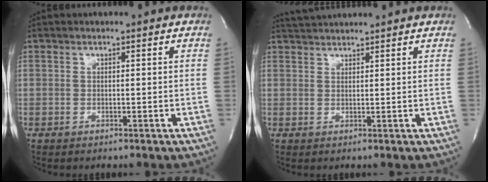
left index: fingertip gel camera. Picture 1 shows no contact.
{"total": 3.9, "force": [3.9, -0.2, 0.7], "torque": [-0.017, 0.025, 0.071]}